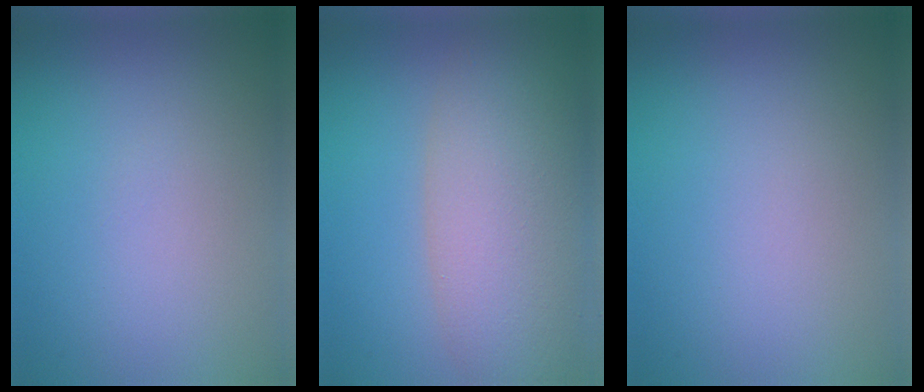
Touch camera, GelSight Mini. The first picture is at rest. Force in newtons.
{"total": 8.7, "press": 8.7, "slide": 0.5}
{"total": 0.0}